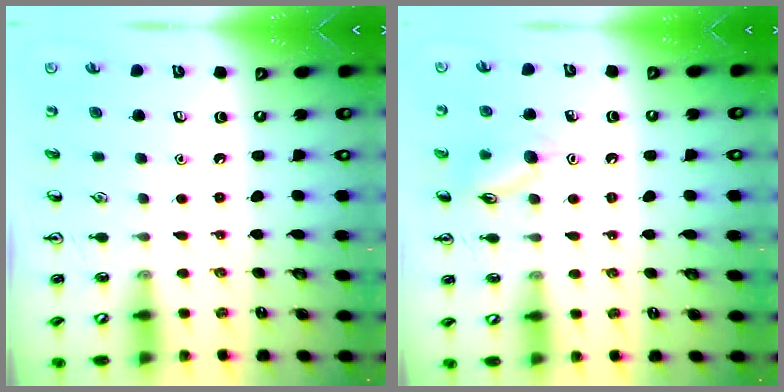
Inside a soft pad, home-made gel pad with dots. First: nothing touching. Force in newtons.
{"total": 9.6, "press": 9.6, "slide": 0.9}